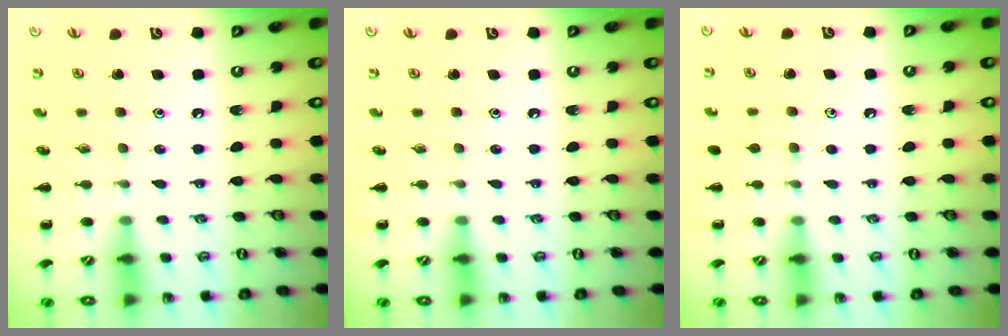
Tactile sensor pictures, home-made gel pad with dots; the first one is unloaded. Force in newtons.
{"total": 0.0}
{"total": 5.5, "press": 5.2, "slide": 1.8}